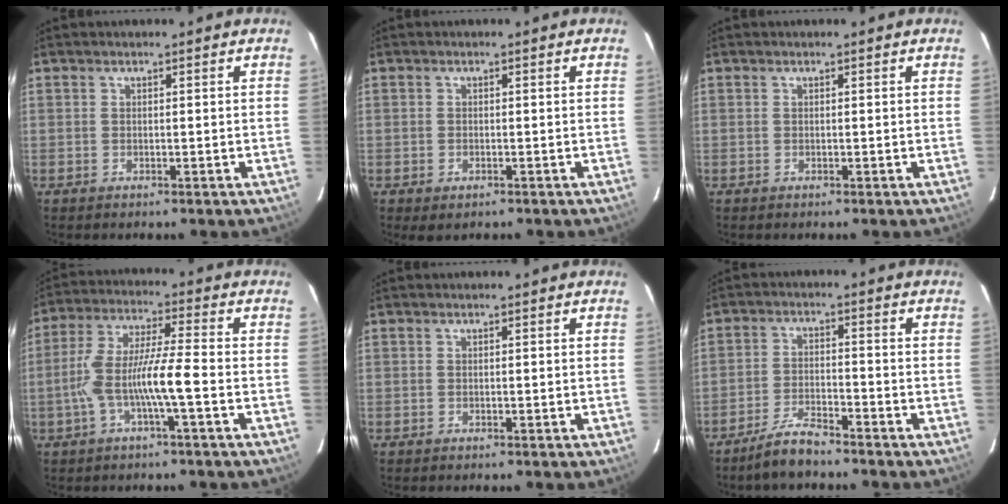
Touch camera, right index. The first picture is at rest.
{"total": 1.5, "force": [-0.8, 0.9, 0.9], "torque": [-0.015, 0.000, -0.002]}
{"total": 0.0}
{"total": 9.6, "force": [-2.6, 0.5, 9.3], "torque": [-0.191, 0.016, -0.053]}
{"total": 0.0}
{"total": 5.1, "force": [-4.5, 0.5, 2.3], "torque": [-0.046, -0.011, -0.089]}